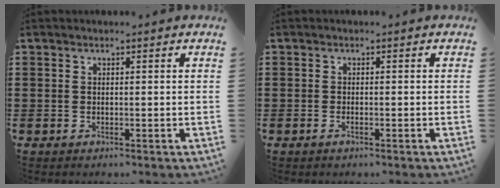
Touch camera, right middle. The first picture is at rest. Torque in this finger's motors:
{"motor_torque": [-0.16, 0.48, 0.05, -0.01]}